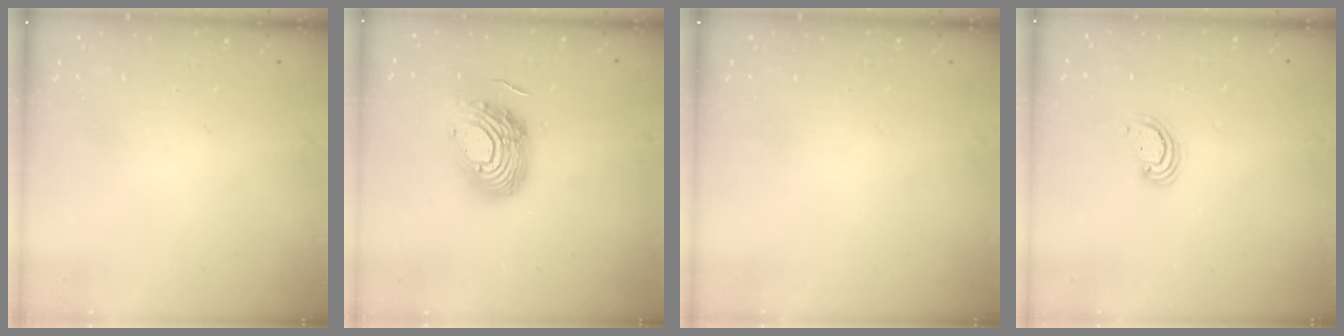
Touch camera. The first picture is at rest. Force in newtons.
{"total": 15.8, "press": 15.8, "slide": 1.1}
{"total": 0.0}
{"total": 2.8, "press": 2.8, "slide": 0.3}